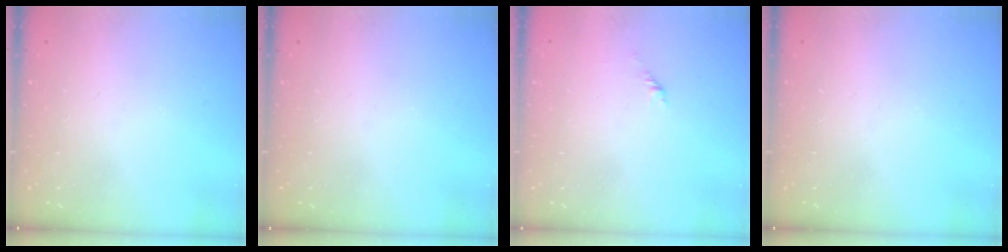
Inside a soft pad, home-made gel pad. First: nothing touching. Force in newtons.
{"total": 0.0}
{"total": 1.5, "press": 1.4, "slide": 0.5}
{"total": 0.0}